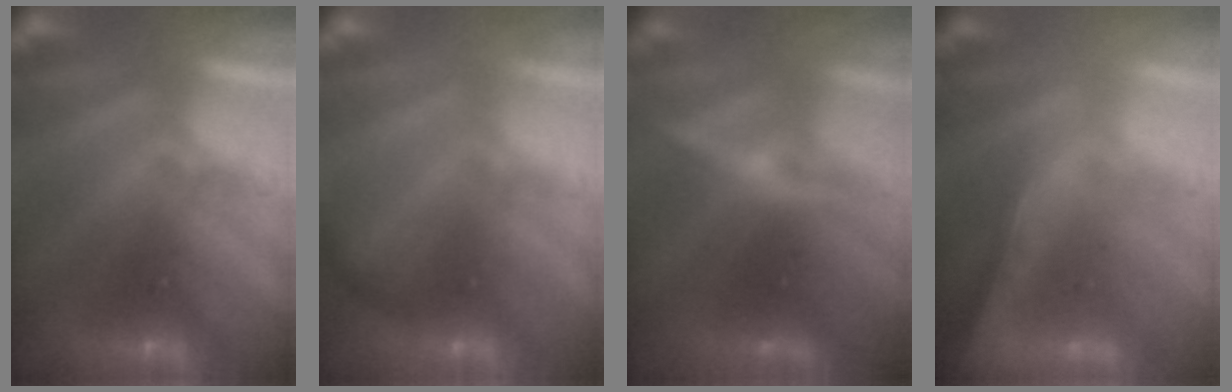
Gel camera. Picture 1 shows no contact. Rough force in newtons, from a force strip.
{"total": 1.8}
{"total": 2.6}
{"total": 1.8}